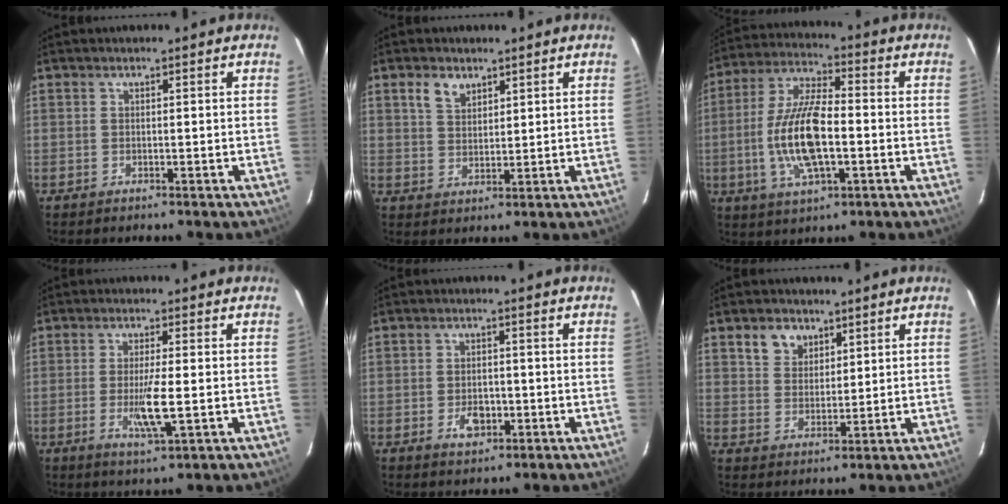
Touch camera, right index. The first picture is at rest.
{"total": 4.4, "force": [2.7, 2.7, 2.2], "torque": [-0.040, 0.011, 0.052]}
{"total": 14.4, "force": [-2.8, 5.2, 13.2], "torque": [-0.273, -0.001, -0.054]}
{"total": 6.2, "force": [-1.4, 0.6, 6.0], "torque": [-0.113, -0.013, -0.025]}
{"total": 4.5, "force": [-1.6, 2.9, 2.9], "torque": [-0.055, 0.000, -0.021]}
{"total": 5.5, "force": [3.1, 4.0, 2.1], "torque": [-0.035, 0.014, 0.062]}